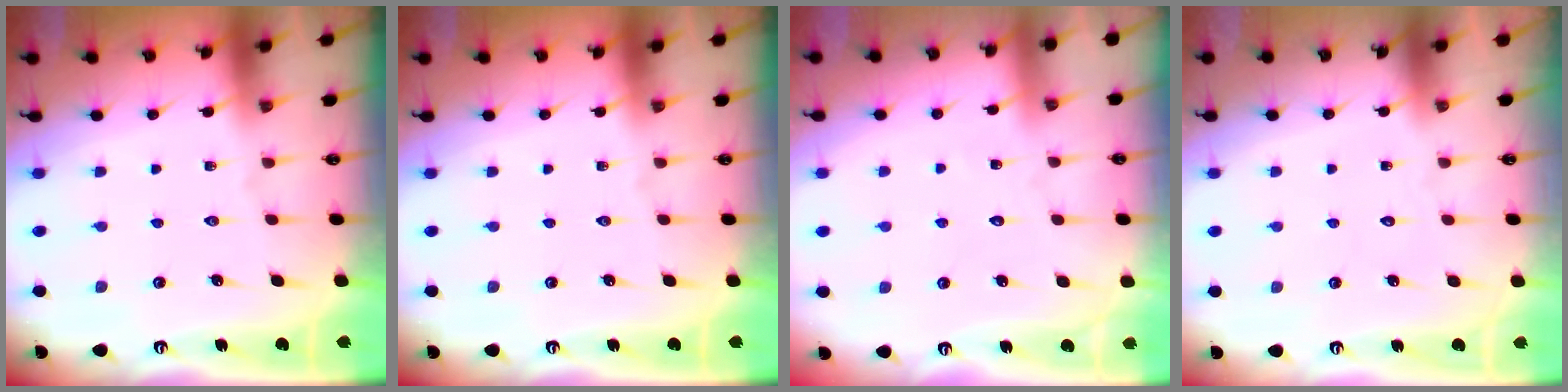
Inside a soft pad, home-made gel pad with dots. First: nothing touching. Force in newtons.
{"total": 0.0}
{"total": 3.8, "press": 3.8, "slide": 0.3}
{"total": 1.8, "press": 1.7, "slide": 0.1}